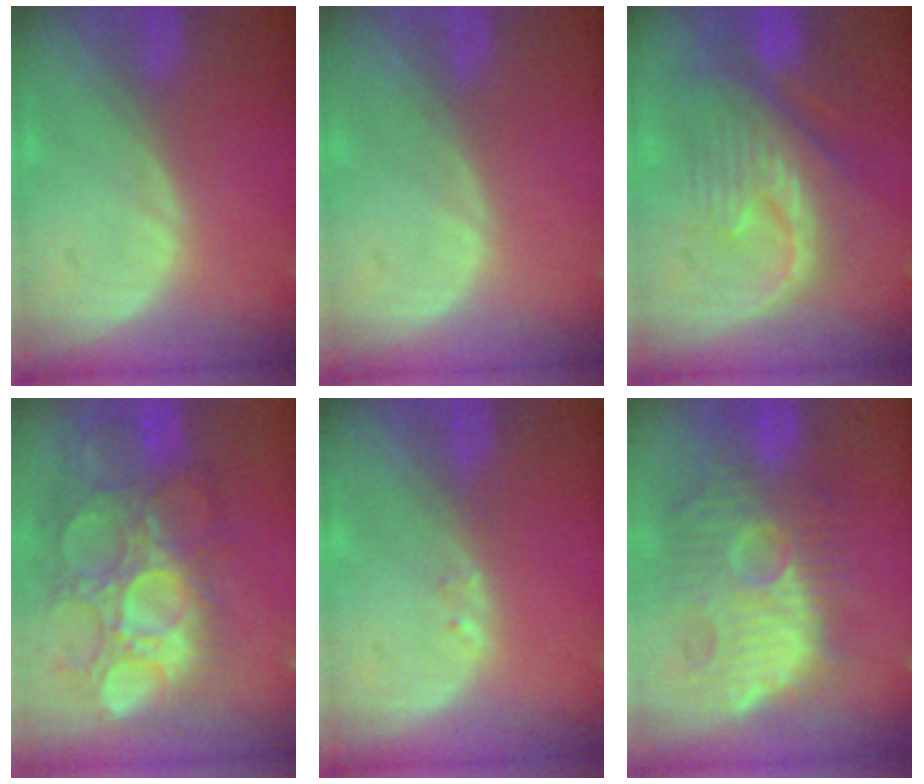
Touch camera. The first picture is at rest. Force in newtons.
{"total": 0.0}
{"total": 9.9, "press": 9.2, "slide": 3.7}
{"total": 12.4, "press": 11.6, "slide": 4.3}
{"total": 0.6, "press": 0.6, "slide": 0.1}
{"total": 12.4, "press": 12.0, "slide": 3.4}